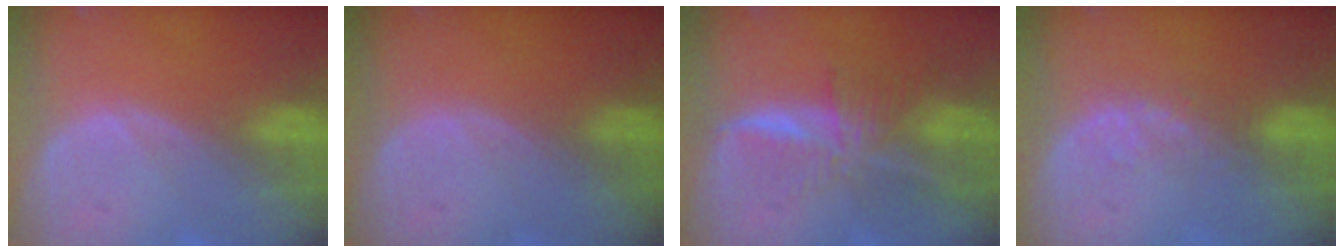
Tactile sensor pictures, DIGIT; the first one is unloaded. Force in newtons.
{"total": 0.0}
{"total": 7.7, "press": 6.5, "slide": 4.1}
{"total": 2.9, "press": 2.3, "slide": 1.8}